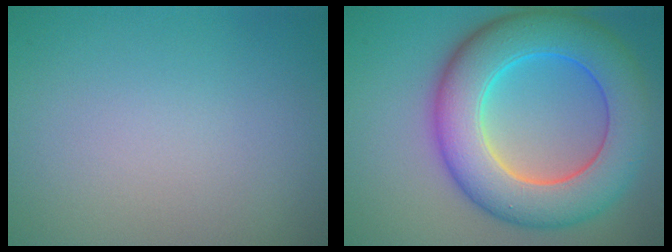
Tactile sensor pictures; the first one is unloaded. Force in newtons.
{"total": 10.2, "press": 10.2, "slide": 0.2}